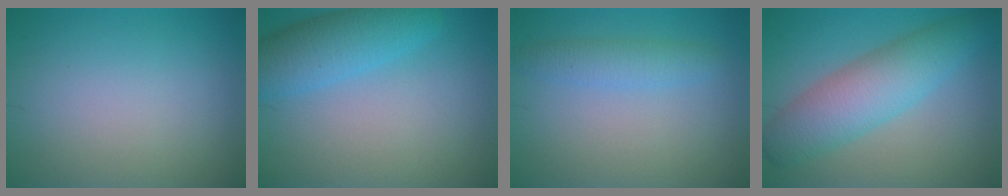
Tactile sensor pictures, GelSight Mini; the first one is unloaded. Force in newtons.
{"total": 5.1, "press": 5.1, "slide": 0.2}
{"total": 2.3, "press": 2.3, "slide": 0.2}
{"total": 6.2, "press": 6.2, "slide": 0.1}